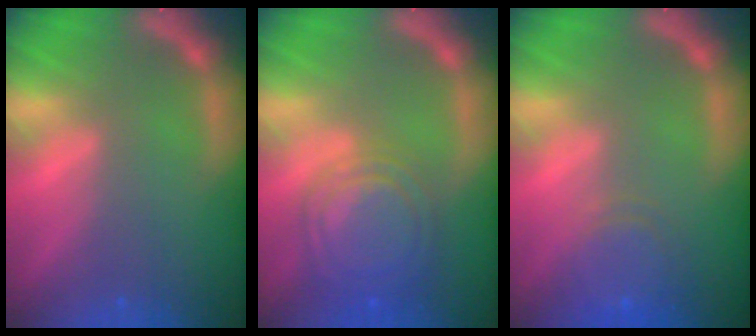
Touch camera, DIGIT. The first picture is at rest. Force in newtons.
{"total": 8.5}
{"total": 4.6}